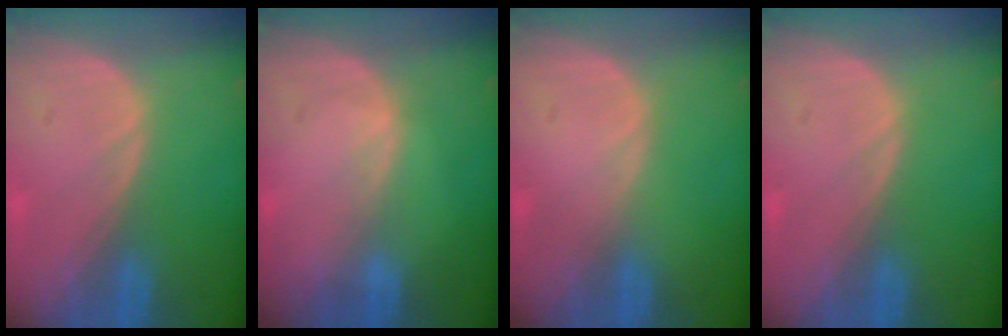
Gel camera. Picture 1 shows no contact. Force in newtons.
{"total": 0.6, "press": 0.5, "slide": 0.2}
{"total": 0.0}
{"total": 0.0}